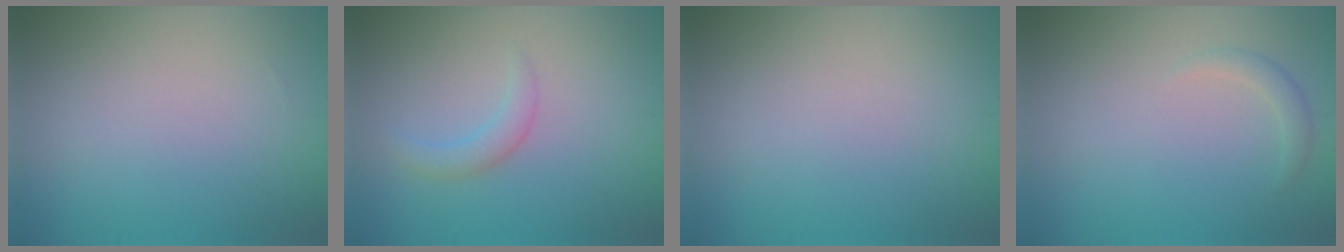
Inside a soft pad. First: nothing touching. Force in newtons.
{"total": 1.6, "press": 1.6, "slide": 0.0}
{"total": 0.0}
{"total": 1.1, "press": 1.1, "slide": 0.0}